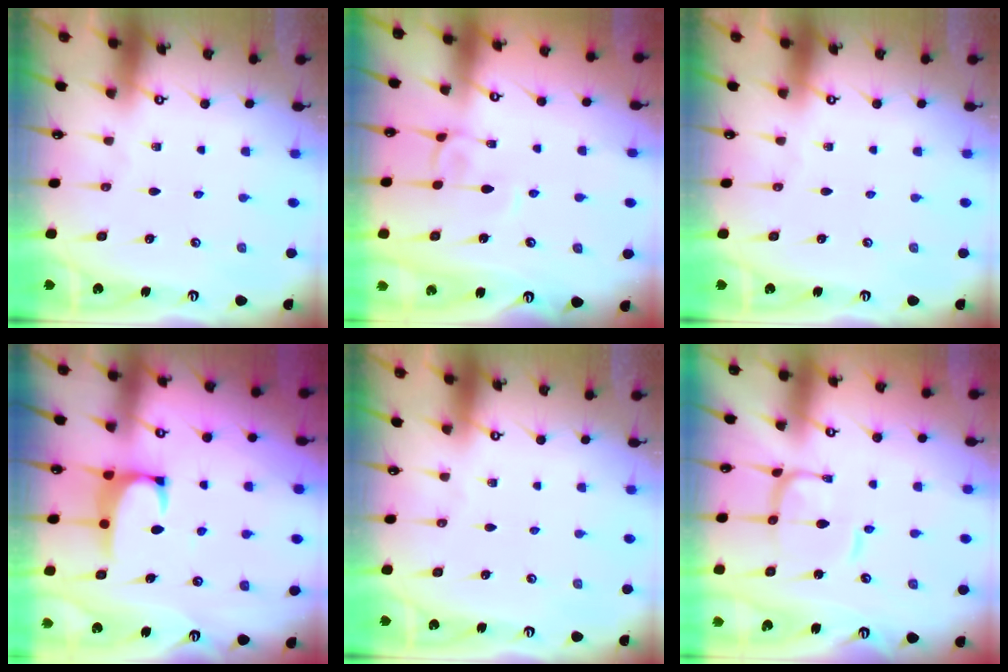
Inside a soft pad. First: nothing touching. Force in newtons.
{"total": 3.7, "press": 3.7, "slide": 0.0}
{"total": 0.0}
{"total": 2.0, "press": 1.9, "slide": 0.7}
{"total": 0.0}
{"total": 1.2, "press": 1.2, "slide": 0.4}